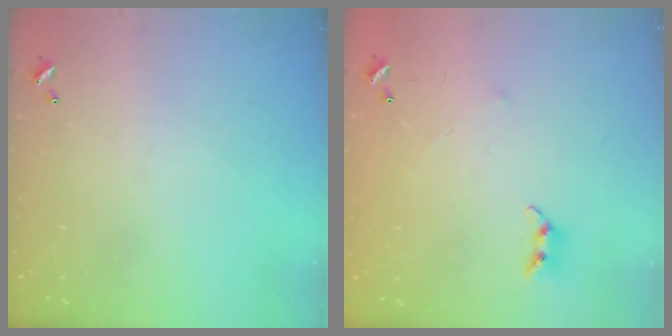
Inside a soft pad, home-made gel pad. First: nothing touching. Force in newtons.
{"total": 5.1, "press": 5.1, "slide": 0.5}